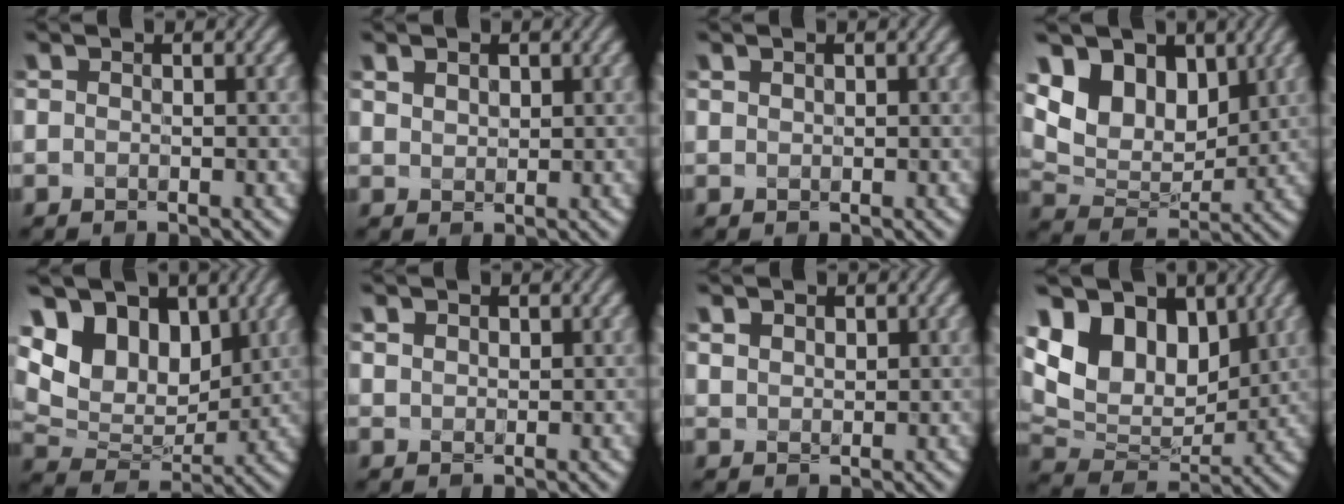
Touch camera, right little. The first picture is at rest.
{"total": 2.7, "force": [1.6, 1.7, 1.3], "torque": [-0.037, 0.014, 0.017]}
{"total": 1.1, "force": [0.7, 0.8, 0.5], "torque": [-0.020, 0.013, 0.006]}
{"total": 7.6, "force": [3.9, 5.0, 4.2], "torque": [-0.099, 0.005, 0.063]}
{"total": 9.2, "force": [4.6, 5.9, 5.4], "torque": [-0.128, 0.016, 0.068]}
{"total": 2.3, "force": [1.4, 1.5, 1.0], "torque": [-0.034, 0.014, 0.015]}
{"total": 3.0, "force": [1.8, 2.0, 1.3], "torque": [-0.042, 0.014, 0.023]}
{"total": 8.9, "force": [4.1, 5.9, 5.3], "torque": [-0.115, 0.009, 0.060]}